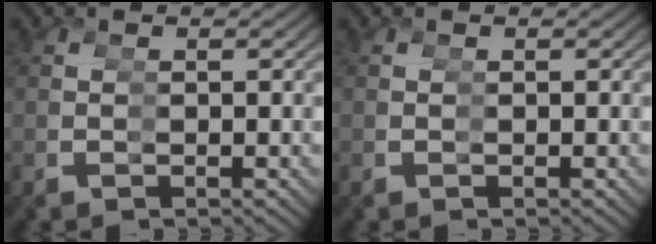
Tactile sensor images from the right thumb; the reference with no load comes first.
{"total": 0.0}